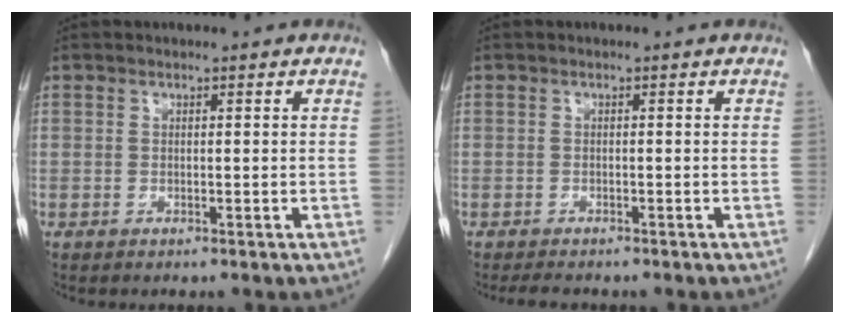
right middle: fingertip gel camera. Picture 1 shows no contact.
{"total": 2.2, "force": [-1.9, 0.7, 0.9], "torque": [-0.019, -0.006, -0.026]}